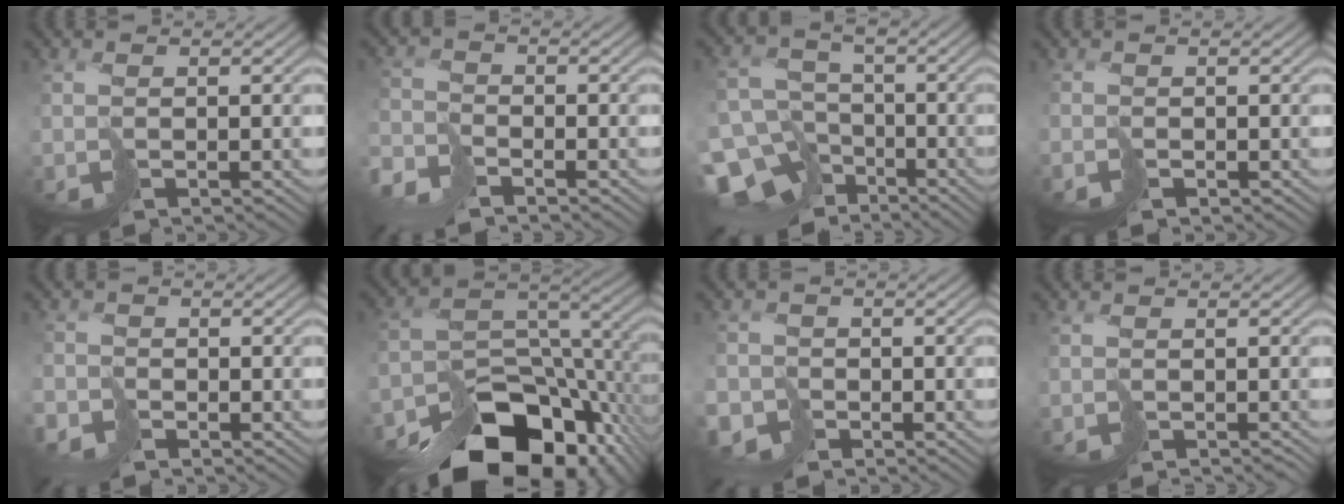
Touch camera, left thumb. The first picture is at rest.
{"total": 4.2, "force": [-4.1, 0.9, 0.4], "torque": [0.005, -0.003, -0.095]}
{"total": 11.9, "force": [-8.2, 7.9, 3.7], "torque": [-0.100, -0.029, -0.133]}
{"total": 1.1, "force": [-0.8, 0.0, -0.7], "torque": [0.022, -0.003, -0.019]}
{"total": 2.5, "force": [-2.3, 0.6, -0.8], "torque": [0.033, -0.001, -0.051]}
{"total": 15.2, "force": [-10.8, 7.2, 7.9], "torque": [-0.130, -0.033, -0.158]}
{"total": 3.1, "force": [-2.7, 1.5, -0.4], "torque": [0.025, 0.000, -0.057]}
{"total": 1.3, "force": [-1.2, 0.5, 0.3], "torque": [0.003, -0.008, -0.020]}